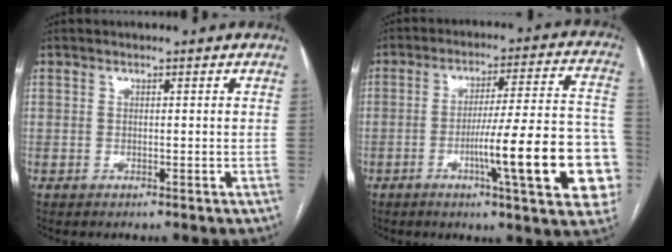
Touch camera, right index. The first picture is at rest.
{"total": 18.6, "force": [-5.5, 1.6, 17.6], "torque": [-0.184, 0.020, -0.069]}